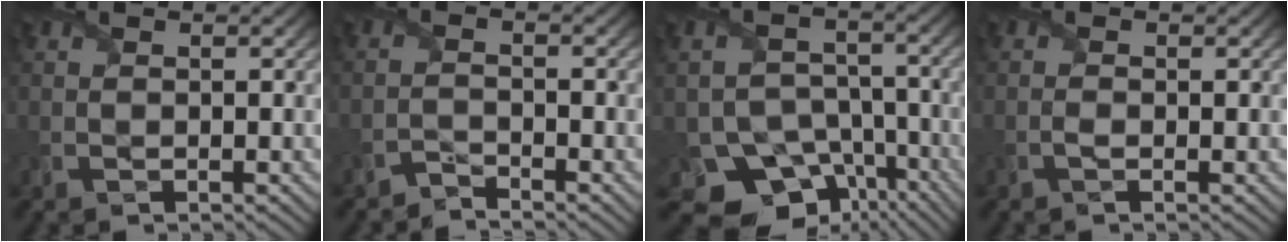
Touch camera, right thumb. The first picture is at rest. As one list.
[{"total": 2.0, "force": [-2.0, 0.2, 0.0], "torque": [0.004, 0.003, -0.046]}, {"total": 11.5, "force": [-7.4, 7.9, 3.8], "torque": [-0.071, -0.023, -0.108]}, {"total": 0.6, "force": [-0.3, 0.2, 0.5], "torque": [-0.013, -0.001, -0.007]}]